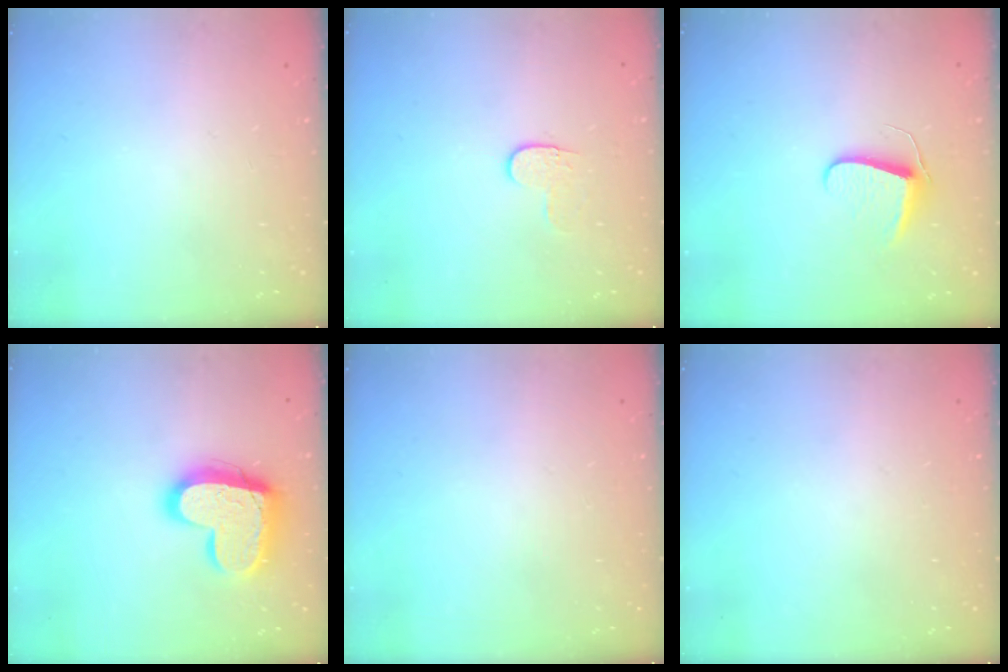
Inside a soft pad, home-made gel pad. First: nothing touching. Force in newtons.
{"total": 4.0, "press": 3.9, "slide": 0.5}
{"total": 7.3, "press": 7.2, "slide": 0.6}
{"total": 17.5, "press": 17.4, "slide": 1.3}
{"total": 0.0}
{"total": 0.0}